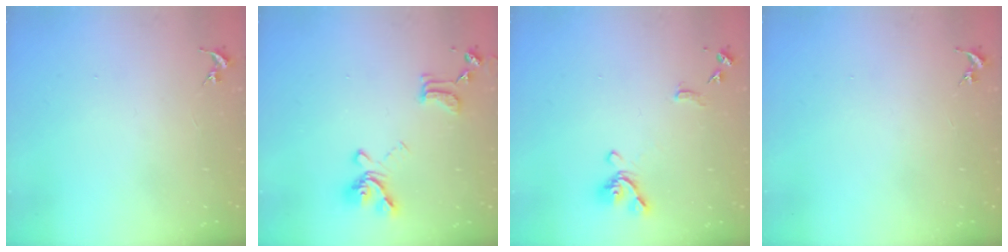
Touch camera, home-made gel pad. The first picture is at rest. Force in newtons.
{"total": 16.4, "press": 16.3, "slide": 1.6}
{"total": 11.0, "press": 10.9, "slide": 1.2}
{"total": 0.0}